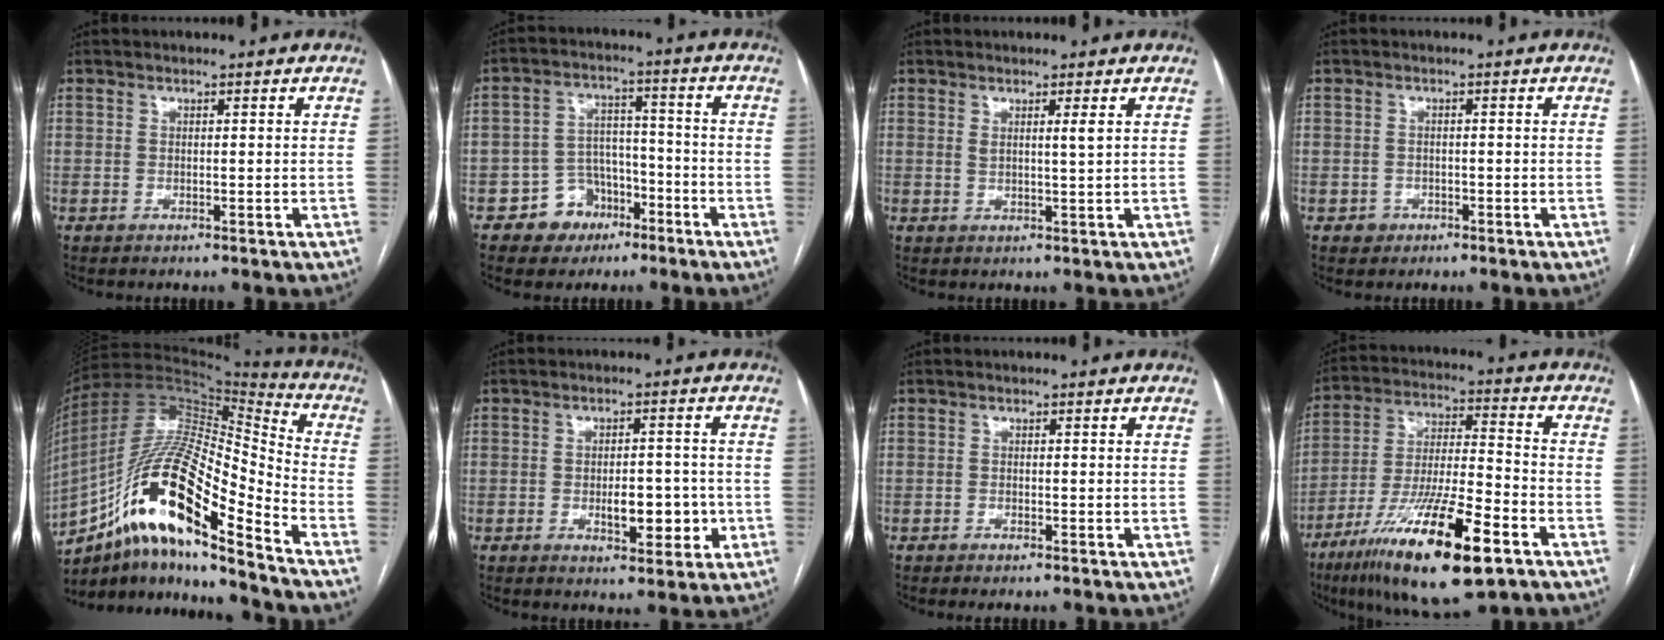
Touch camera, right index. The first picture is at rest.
{"total": 7.3, "force": [-4.1, 5.8, 1.8], "torque": [-0.024, 0.020, -0.061]}
{"total": 1.8, "force": [0.9, -0.3, 1.6], "torque": [-0.029, -0.008, 0.016]}
{"total": 1.8, "force": [-0.9, 1.6, 0.1], "torque": [0.004, 0.008, -0.013]}
{"total": 21.6, "force": [-11.8, 3.7, 17.8], "torque": [-0.348, 0.000, -0.207]}
{"total": 6.0, "force": [-1.5, 2.8, 5.2], "torque": [-0.072, 0.004, -0.014]}
{"total": 0.9, "force": [-0.7, 0.1, 0.6], "torque": [-0.013, -0.002, -0.010]}
{"total": 20.5, "force": [-11.2, 3.0, 16.9], "torque": [-0.310, -0.037, -0.193]}